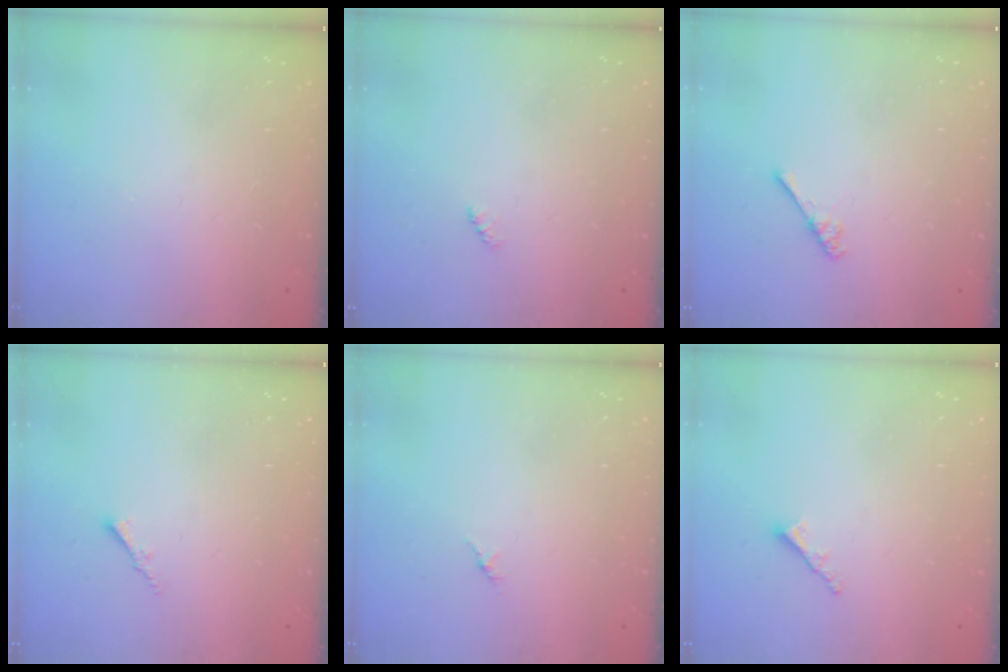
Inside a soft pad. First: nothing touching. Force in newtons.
{"total": 2.3, "press": 2.2, "slide": 0.5}
{"total": 2.9, "press": 2.9, "slide": 0.4}
{"total": 1.5, "press": 1.5, "slide": 0.4}
{"total": 1.4, "press": 1.4, "slide": 0.4}
{"total": 2.3, "press": 2.2, "slide": 0.6}